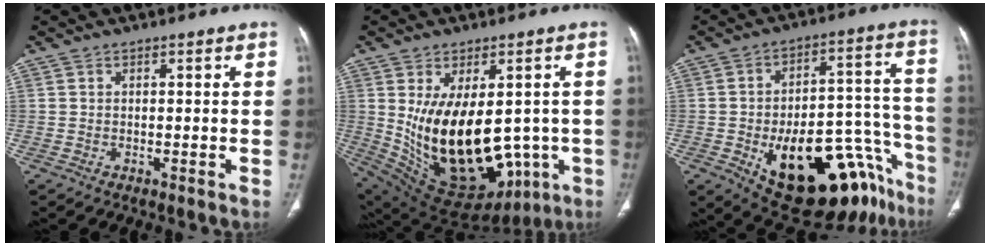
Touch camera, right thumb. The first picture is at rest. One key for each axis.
{"total": 23.7, "fx": -1.5, "fy": 13.6, "fz": 19.3, "tx": -0.316, "ty": -0.019, "tz": 0.026}
{"total": 27.5, "fx": -14.0, "fy": 12.6, "fz": 20.1, "tx": -0.197, "ty": 0.088, "tz": -0.189}